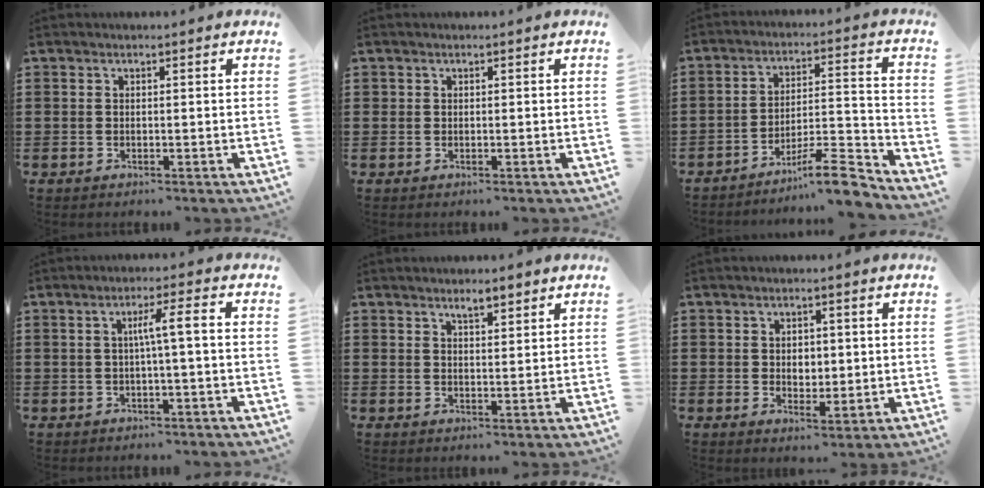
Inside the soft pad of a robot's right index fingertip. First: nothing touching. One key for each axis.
{"total": 0.5, "fx": 0.2, "fy": 0.5, "fz": -0.1, "tx": 0.002, "ty": 0.006, "tz": 0.003}
{"total": 9.3, "fx": -7.8, "fy": 0.8, "fz": 5.0, "tx": -0.069, "ty": 0.020, "tz": -0.148}
{"total": 4.5, "fx": -0.4, "fy": 0.2, "fz": 4.4, "tx": -0.083, "ty": 0.005, "tz": -0.013}
{"total": 2.6, "fx": 2.1, "fy": 0.4, "fz": 1.4, "tx": -0.031, "ty": 0.003, "tz": 0.037}
{"total": 2.5, "fx": 0.2, "fy": 2.0, "fz": 1.5, "tx": -0.029, "ty": 0.006, "tz": 0.001}